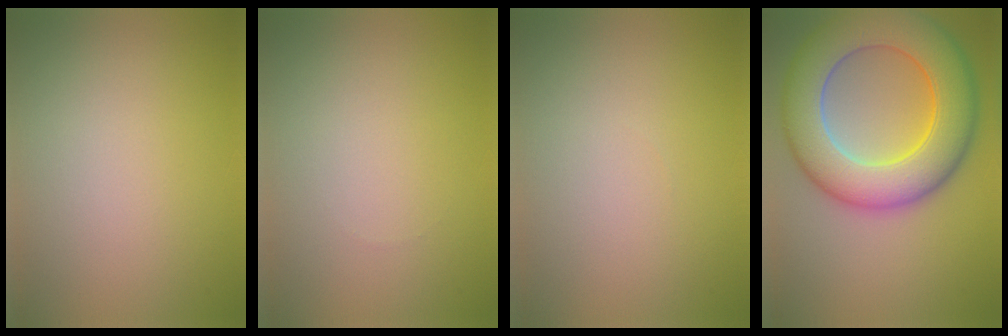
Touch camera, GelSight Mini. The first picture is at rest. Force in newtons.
{"total": 0.0}
{"total": 0.0}
{"total": 12.0, "press": 12.0, "slide": 0.6}